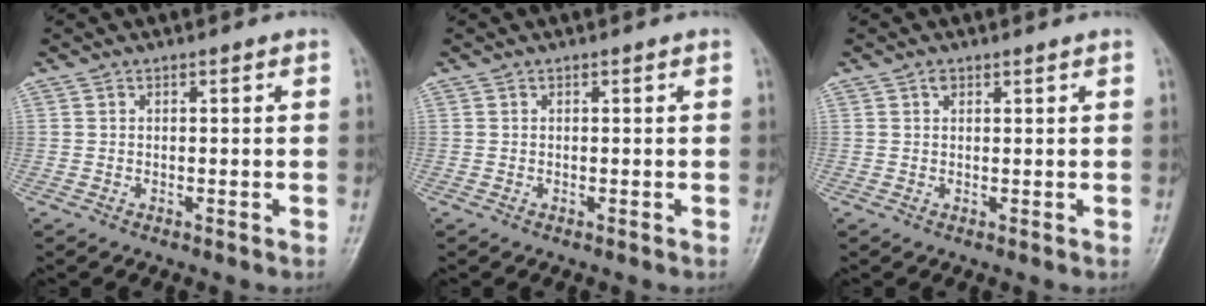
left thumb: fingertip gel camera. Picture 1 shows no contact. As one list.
[{"total": 0.0}, {"total": 0.7, "force": [0.5, 0.3, 0.4], "torque": [-0.004, 0.000, 0.009]}]